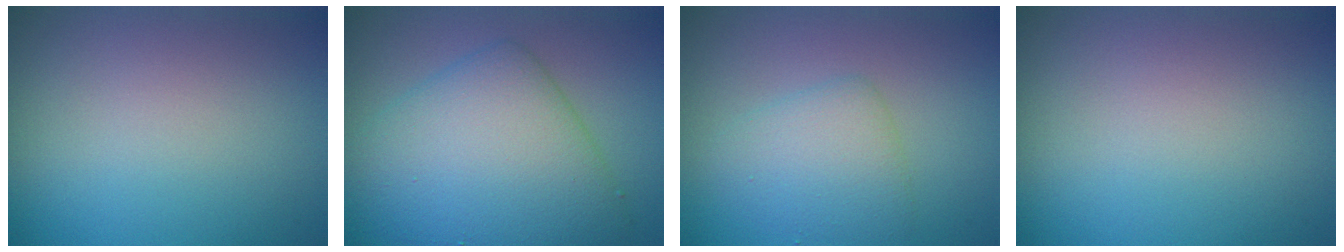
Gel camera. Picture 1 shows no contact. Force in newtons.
{"total": 7.6, "press": 7.6, "slide": 0.0}
{"total": 2.9, "press": 2.9, "slide": 0.1}
{"total": 0.0}